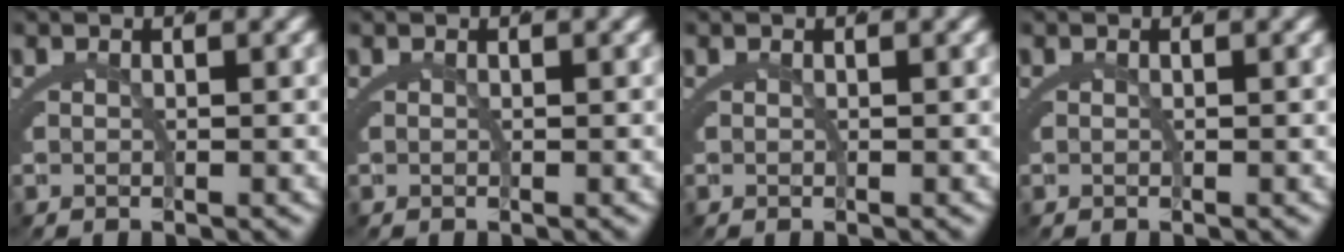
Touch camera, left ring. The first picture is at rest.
{"total": 0.0}
{"total": 0.0}
{"total": 0.0}